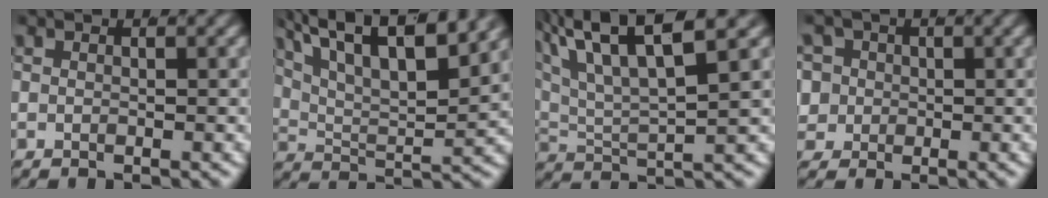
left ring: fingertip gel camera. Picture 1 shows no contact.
{"total": 8.2, "force": [4.5, 3.7, 5.8], "torque": [-0.103, -0.011, 0.081]}
{"total": 7.5, "force": [3.9, 3.4, 5.4], "torque": [-0.122, 0.000, 0.068]}
{"total": 7.2, "force": [0.0, 6.7, 2.7], "torque": [-0.074, -0.021, 0.001]}